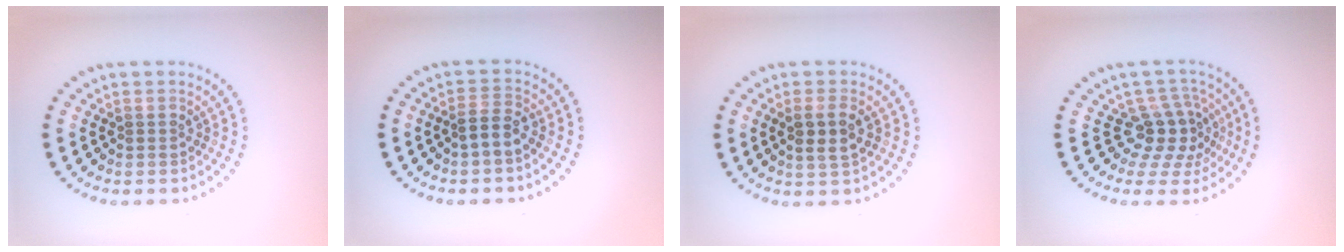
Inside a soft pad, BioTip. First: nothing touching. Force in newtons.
{"total": 1.8, "press": 1.6, "slide": 0.9}
{"total": 2.3, "press": 2.2, "slide": 0.6}
{"total": 3.7, "press": 2.9, "slide": 2.4}